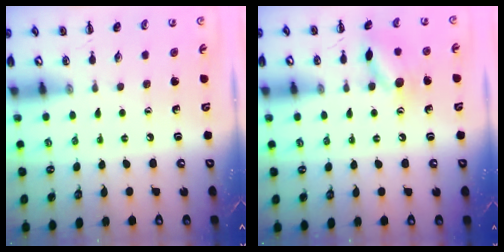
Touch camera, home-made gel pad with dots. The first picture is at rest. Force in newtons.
{"total": 10.9, "press": 10.8, "slide": 0.7}